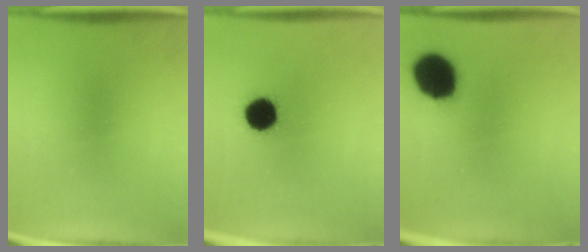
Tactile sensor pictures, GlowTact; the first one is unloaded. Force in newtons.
{"total": 10.5}
{"total": 14.5}